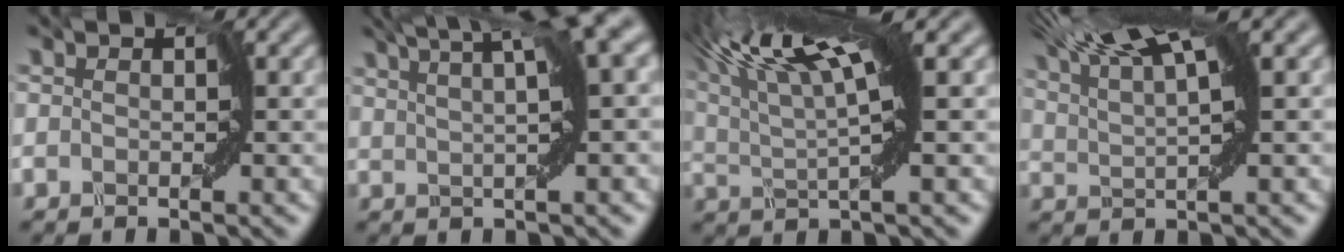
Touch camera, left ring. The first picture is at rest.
{"total": 6.4, "force": [3.0, 0.3, 5.7], "torque": [-0.070, 0.024, 0.053]}
{"total": 8.0, "force": [4.7, 0.7, 6.4], "torque": [-0.110, 0.017, 0.088]}
{"total": 6.8, "force": [5.4, 0.9, 4.0], "torque": [-0.058, 0.024, 0.078]}